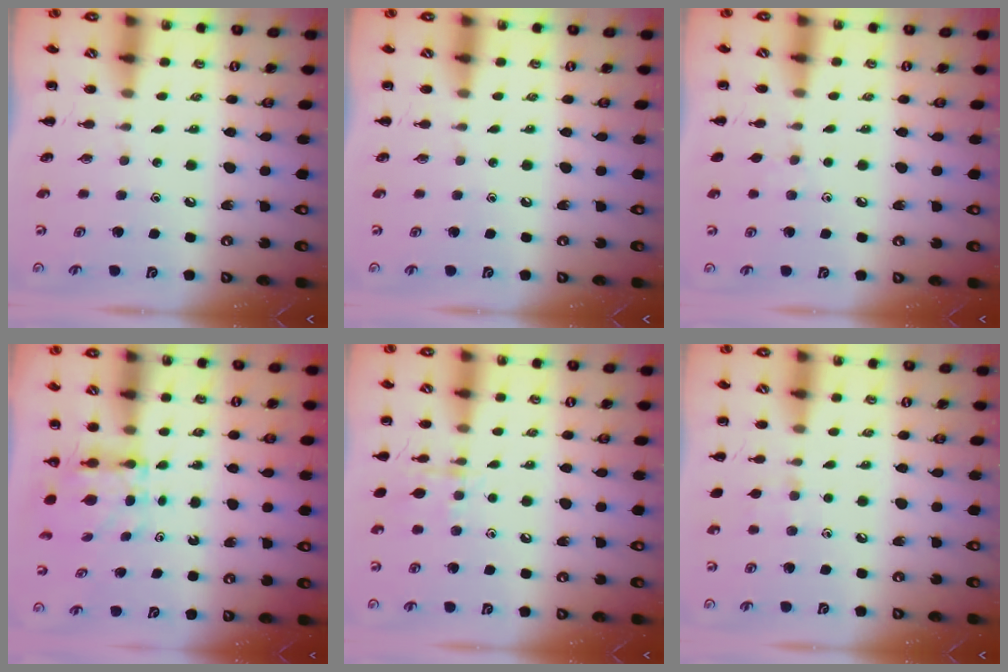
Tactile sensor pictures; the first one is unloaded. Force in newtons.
{"total": 0.0}
{"total": 3.5, "press": 3.2, "slide": 1.3}
{"total": 6.0, "press": 5.9, "slide": 0.8}
{"total": 8.5, "press": 8.4, "slide": 1.3}
{"total": 5.8, "press": 5.5, "slide": 1.8}